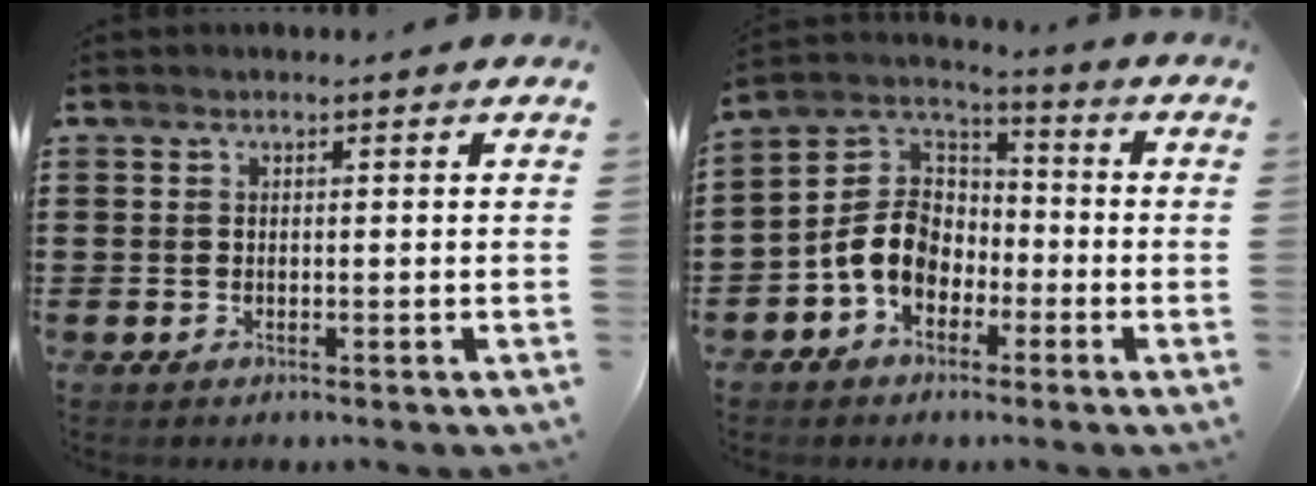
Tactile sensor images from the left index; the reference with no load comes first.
{"total": 8.7, "force": [-3.1, 6.8, 4.5], "torque": [-0.132, 0.011, -0.068]}